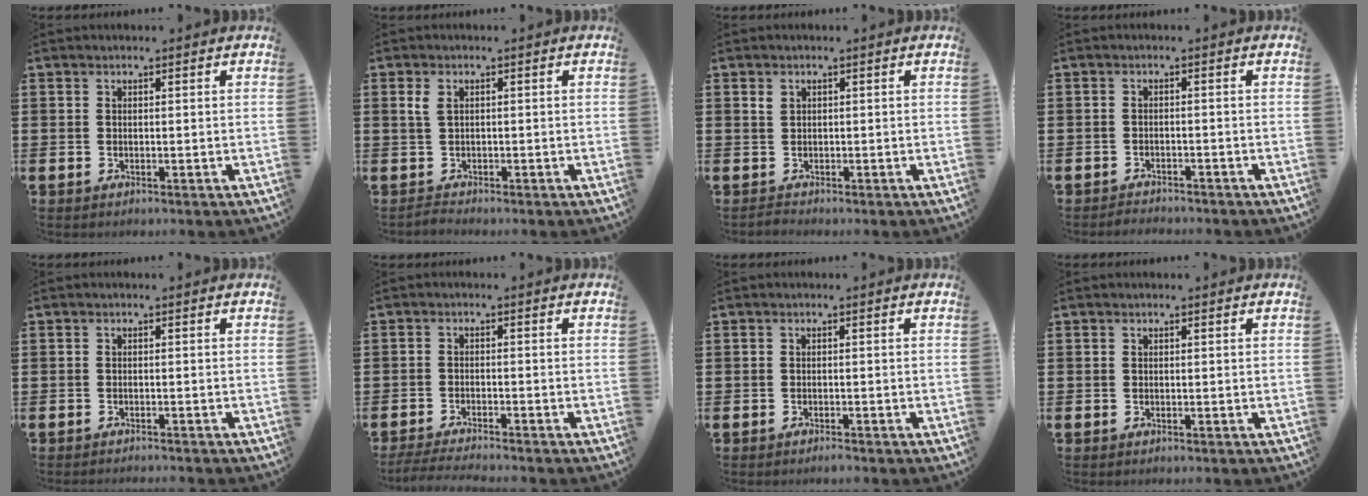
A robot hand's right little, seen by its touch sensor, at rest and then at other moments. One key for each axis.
{"total": 1.6, "fx": 0.1, "fy": 1.1, "fz": 1.1, "tx": -0.019, "ty": 0.002, "tz": 0.000}
{"total": 1.0, "fx": 0.3, "fy": 0.9, "fz": 0.2, "tx": -0.001, "ty": 0.002, "tz": 0.004}
{"total": 1.4, "fx": -1.3, "fy": 0.0, "fz": -0.2, "tx": -0.002, "ty": 0.005, "tz": -0.029}
{"total": 0.6, "fx": -0.6, "fy": -0.1, "fz": 0.0, "tx": 0.001, "ty": -0.001, "tz": -0.013}
{"total": 2.0, "fx": -2.0, "fy": -0.2, "fz": 0.4, "tx": -0.009, "ty": 0.004, "tz": -0.039}
{"total": 0.7, "fx": -0.6, "fy": 0.0, "fz": 0.2, "tx": -0.006, "ty": -0.004, "tz": -0.012}
{"total": 0.0}